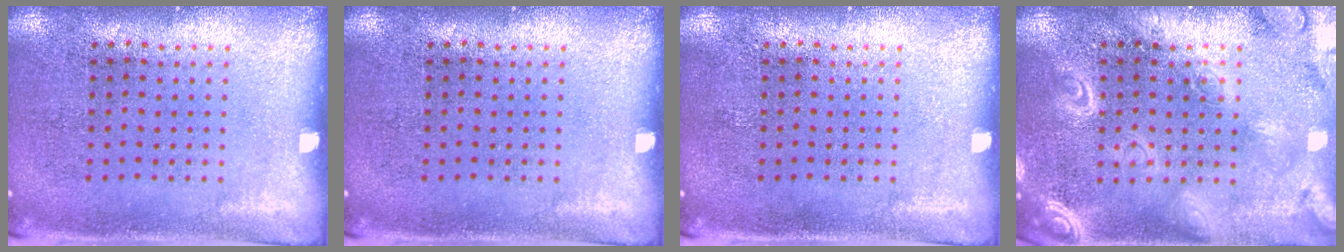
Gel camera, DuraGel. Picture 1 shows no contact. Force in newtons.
{"total": 0.0}
{"total": 0.0}
{"total": 3.7, "press": 3.7, "slide": 0.5}